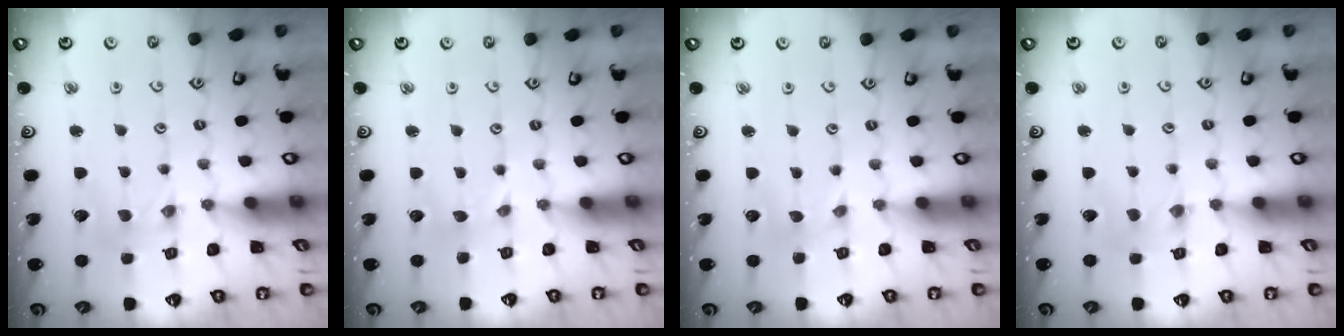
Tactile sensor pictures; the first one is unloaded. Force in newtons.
{"total": 0.7, "press": 0.7, "slide": 0.1}
{"total": 0.0}
{"total": 0.0}